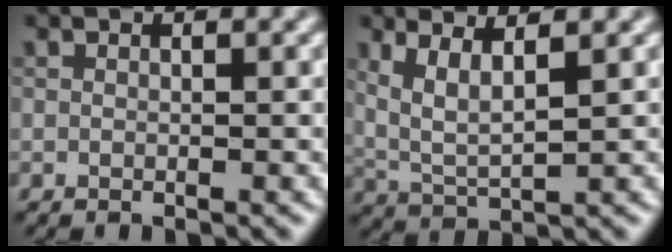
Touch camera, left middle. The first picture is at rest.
{"total": 3.9, "force": [1.8, 1.2, 3.3], "torque": [-0.073, -0.004, 0.041]}